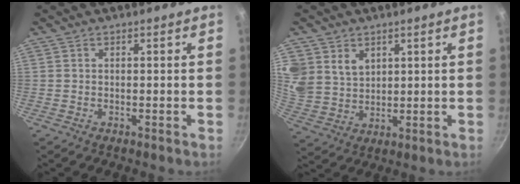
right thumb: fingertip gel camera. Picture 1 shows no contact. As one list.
[{"total": 11.8, "force": [5.3, 9.2, 5.1], "torque": [-0.104, -0.010, 0.120]}]